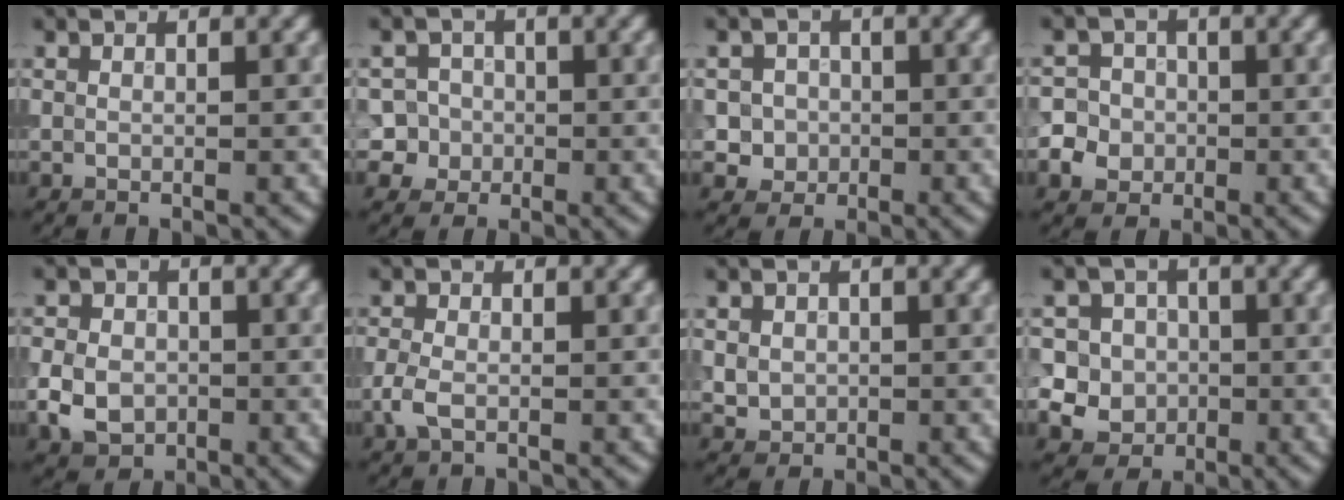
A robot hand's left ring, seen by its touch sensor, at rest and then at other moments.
{"total": 4.5, "force": [-0.8, 4.4, 1.0], "torque": [0.008, 0.021, -0.036]}
{"total": 3.0, "force": [-0.1, 2.9, 0.8], "torque": [0.009, 0.005, -0.009]}
{"total": 4.9, "force": [-1.4, 4.5, 1.3], "torque": [-0.006, 0.008, -0.045]}
{"total": 4.1, "force": [-1.1, 3.2, 2.2], "torque": [-0.046, -0.004, -0.024]}
{"total": 2.0, "force": [-0.7, 1.2, 1.4], "torque": [-0.037, -0.001, -0.019]}
{"total": 1.7, "force": [0.0, 1.5, 0.7], "torque": [-0.009, -0.004, 0.002]}
{"total": 8.0, "force": [-0.1, 7.6, 2.5], "torque": [-0.057, 0.026, -0.024]}